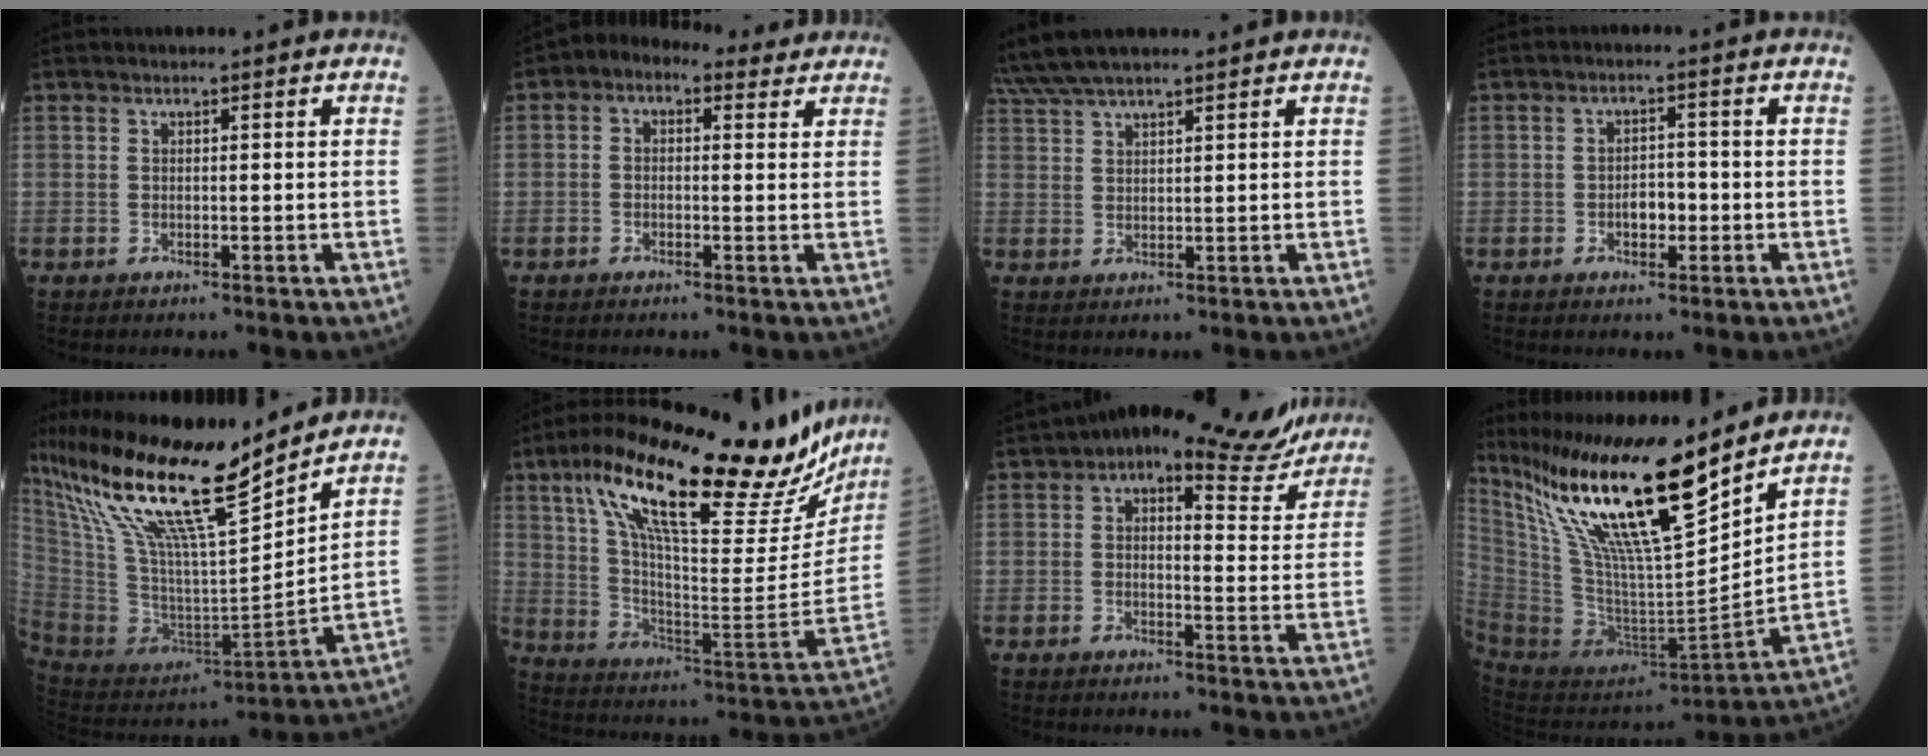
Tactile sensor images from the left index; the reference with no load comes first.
{"total": 5.7, "force": [3.0, 3.4, 3.5], "torque": [-0.058, 0.045, 0.042]}
{"total": 7.4, "force": [6.5, 0.8, 3.4], "torque": [-0.071, 0.040, 0.124]}
{"total": 3.3, "force": [-1.0, 1.7, 2.6], "torque": [-0.041, 0.007, -0.015]}
{"total": 23.7, "force": [17.3, 2.5, 15.9], "torque": [-0.304, 0.003, 0.322]}
{"total": 32.2, "force": [22.9, 7.5, 21.3], "torque": [-0.337, 0.010, 0.334]}
{"total": 13.2, "force": [10.6, 4.6, 6.3], "torque": [-0.071, 0.007, 0.122]}
{"total": 24.7, "force": [17.4, 2.9, 17.3], "torque": [-0.319, -0.008, 0.320]}